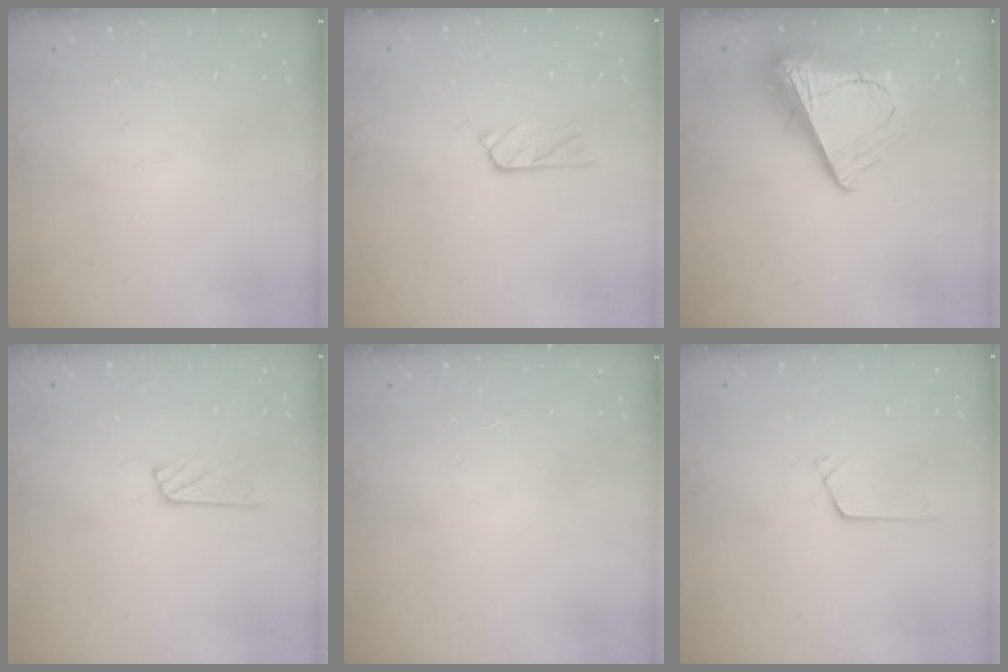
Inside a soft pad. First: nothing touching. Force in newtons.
{"total": 4.6, "press": 4.6, "slide": 0.2}
{"total": 14.3, "press": 14.1, "slide": 1.9}
{"total": 3.1, "press": 3.1, "slide": 0.3}
{"total": 0.0}
{"total": 2.7, "press": 2.7, "slide": 0.3}